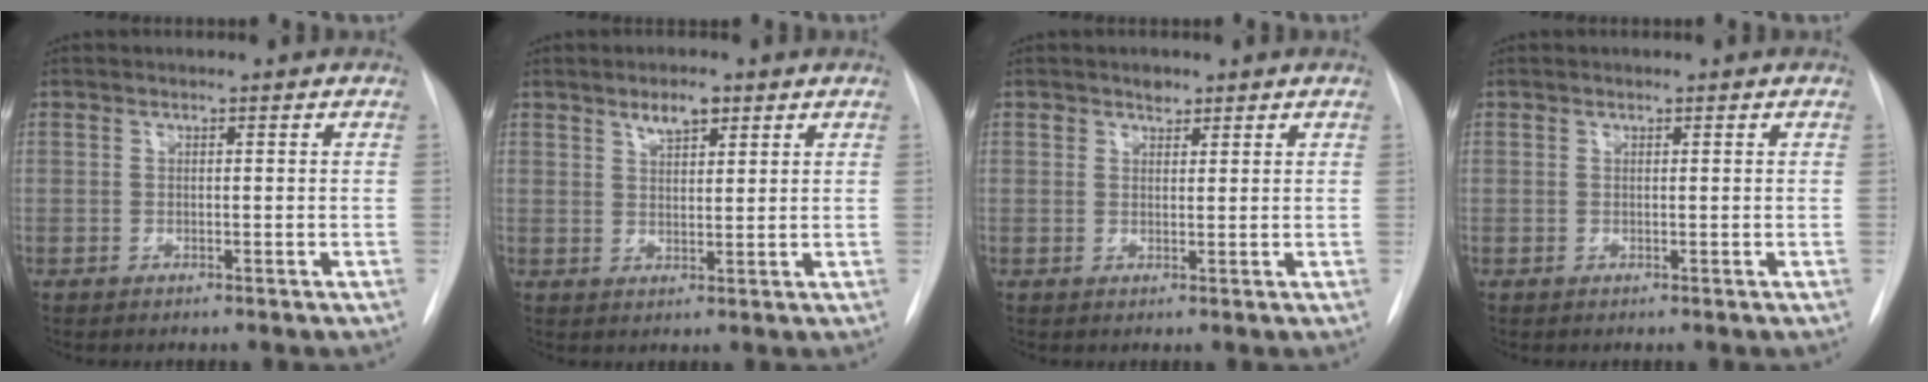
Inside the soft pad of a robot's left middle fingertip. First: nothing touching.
{"total": 3.6, "force": [2.4, 1.3, 2.4], "torque": [-0.043, 0.002, 0.041]}
{"total": 1.5, "force": [1.1, 0.9, 0.4], "torque": [-0.007, -0.002, 0.016]}
{"total": 0.0}